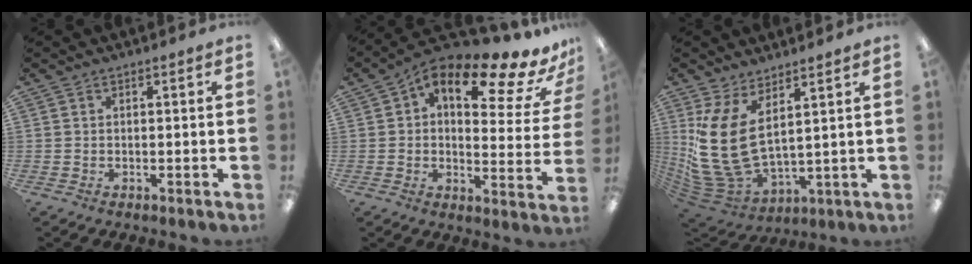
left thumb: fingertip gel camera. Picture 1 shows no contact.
{"total": 16.0, "force": [9.9, 5.7, 11.2], "torque": [-0.169, -0.067, 0.160]}
{"total": 14.2, "force": [4.6, 7.4, 11.2], "torque": [-0.275, -0.045, 0.088]}